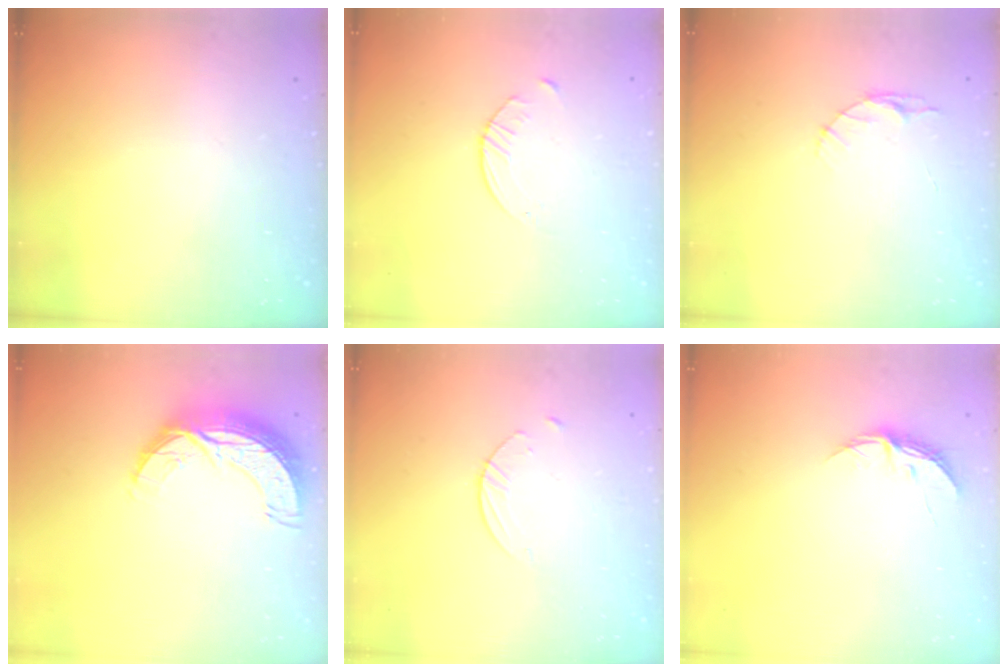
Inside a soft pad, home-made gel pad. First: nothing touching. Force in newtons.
{"total": 3.1, "press": 3.0, "slide": 0.4}
{"total": 3.3, "press": 3.3, "slide": 0.4}
{"total": 10.2, "press": 10.2, "slide": 0.6}
{"total": 2.7, "press": 2.6, "slide": 0.3}
{"total": 5.3, "press": 5.3, "slide": 0.5}